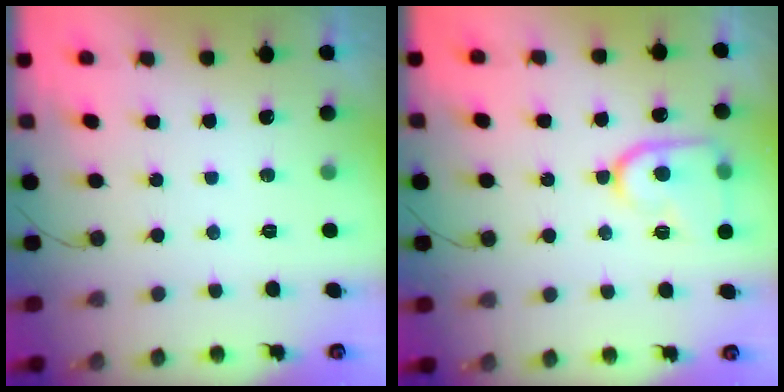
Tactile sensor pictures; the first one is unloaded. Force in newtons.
{"total": 13.4, "press": 13.4, "slide": 1.3}